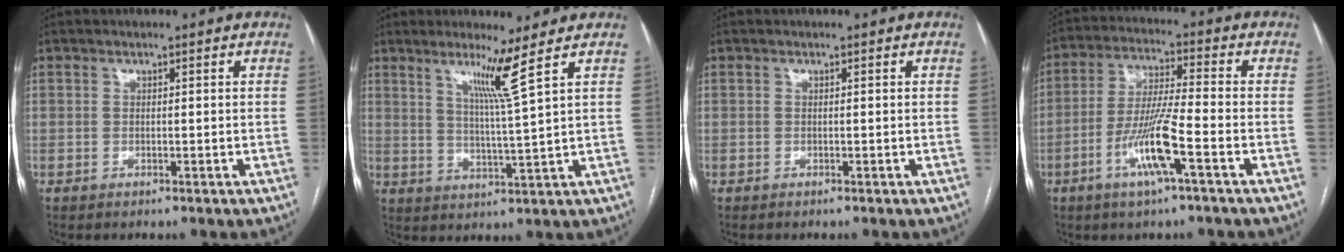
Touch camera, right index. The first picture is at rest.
{"total": 6.2, "force": [3.5, -2.4, 4.5], "torque": [-0.081, -0.020, 0.069]}
{"total": 0.0}
{"total": 9.9, "force": [-4.1, 0.1, 9.0], "torque": [-0.178, -0.004, -0.081]}